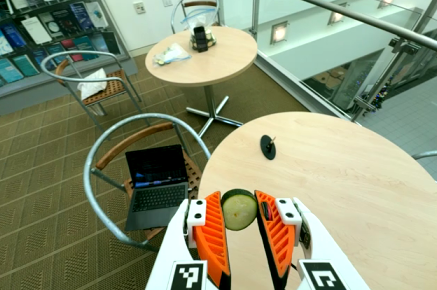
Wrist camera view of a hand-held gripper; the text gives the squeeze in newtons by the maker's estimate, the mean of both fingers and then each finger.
{"total": 8.1, "left": 7.7, "right": 8.5}